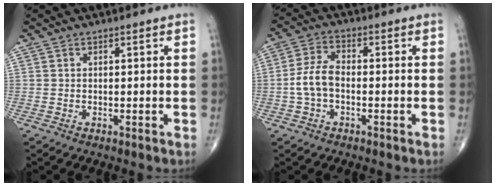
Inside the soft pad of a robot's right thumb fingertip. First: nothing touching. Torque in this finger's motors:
{"motor_torque": [0.10, -0.03, 0.59, -0.08, 0.03]}